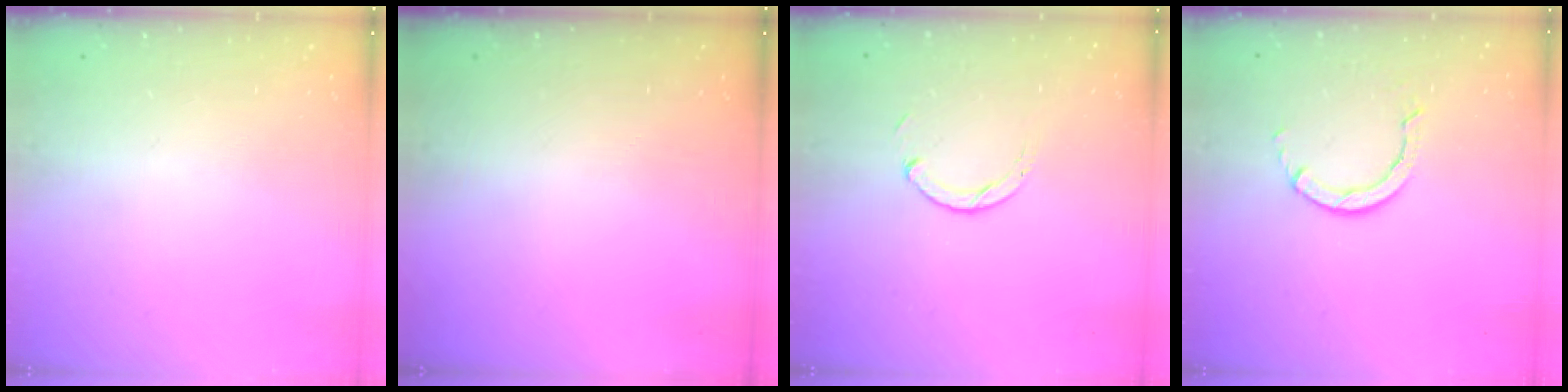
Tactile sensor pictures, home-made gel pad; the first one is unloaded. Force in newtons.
{"total": 0.0}
{"total": 2.9, "press": 2.9, "slide": 0.4}
{"total": 2.8, "press": 2.8, "slide": 0.2}